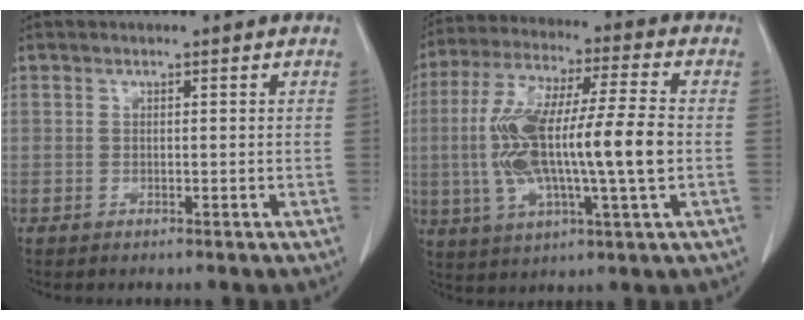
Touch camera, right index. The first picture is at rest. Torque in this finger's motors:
{"motor_torque": [2.14, 0.00, 1.05, 0.21]}